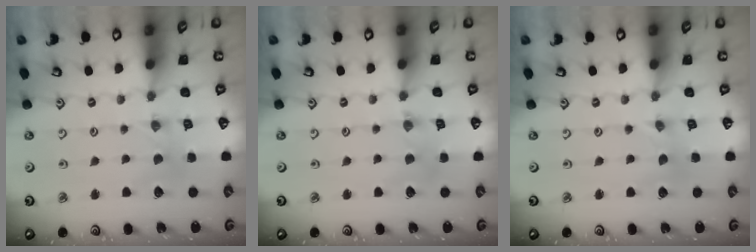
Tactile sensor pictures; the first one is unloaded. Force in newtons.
{"total": 2.4, "press": 2.4, "slide": 0.2}
{"total": 0.0}